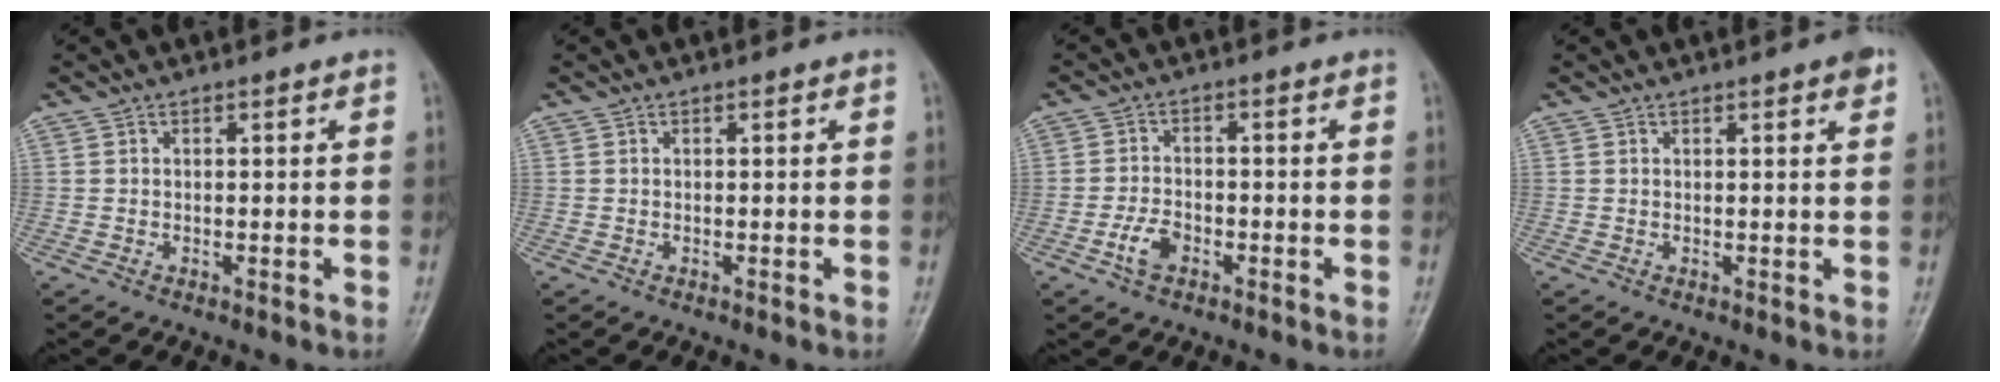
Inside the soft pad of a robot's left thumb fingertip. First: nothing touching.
{"total": 0.0}
{"total": 4.1, "force": [-2.0, 2.4, 2.7], "torque": [-0.049, 0.014, -0.039]}
{"total": 2.0, "force": [1.2, 0.2, 1.6], "torque": [-0.022, -0.004, 0.013]}